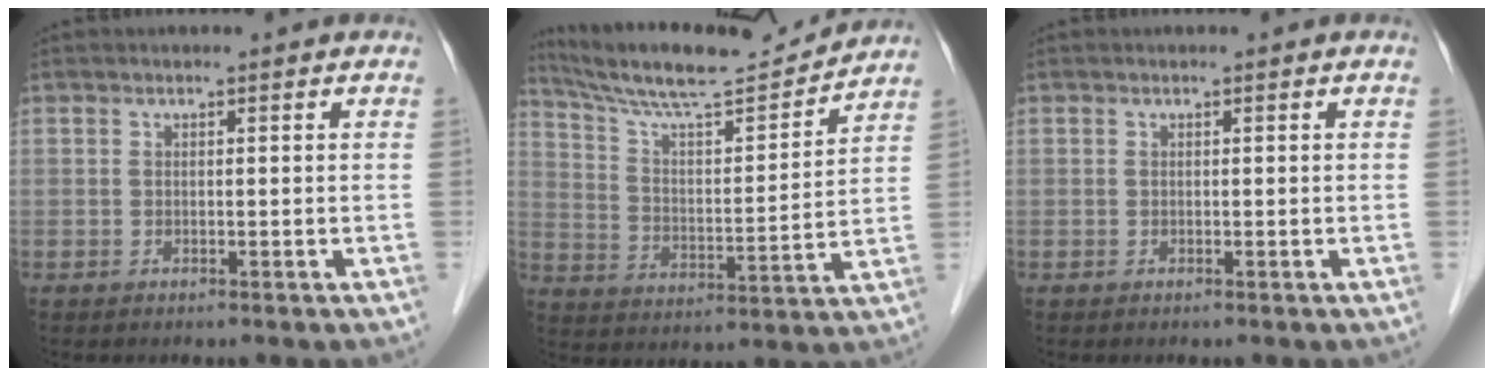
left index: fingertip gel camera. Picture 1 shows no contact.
{"total": 16.2, "force": [15.2, 0.8, 5.5], "torque": [-0.106, 0.000, 0.251]}
{"total": 0.0}